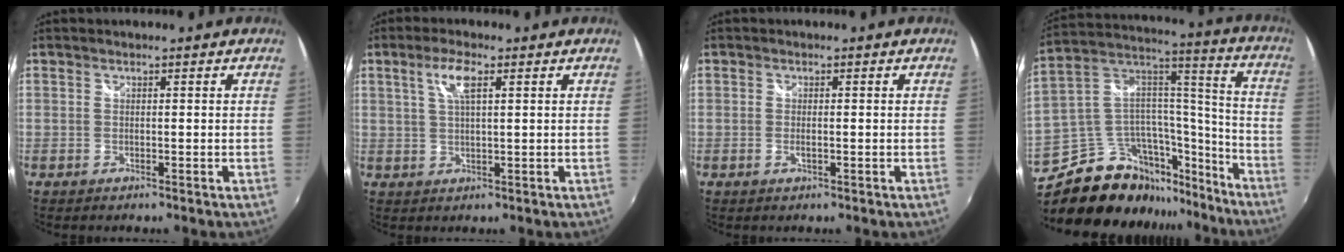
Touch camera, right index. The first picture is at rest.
{"total": 4.7, "force": [2.0, 1.3, 4.1], "torque": [-0.079, 0.005, 0.036]}
{"total": 1.5, "force": [-0.3, 0.4, 1.5], "torque": [-0.029, -0.003, -0.005]}
{"total": 24.0, "force": [-18.0, 12.4, 9.8], "torque": [-0.182, 0.081, -0.269]}